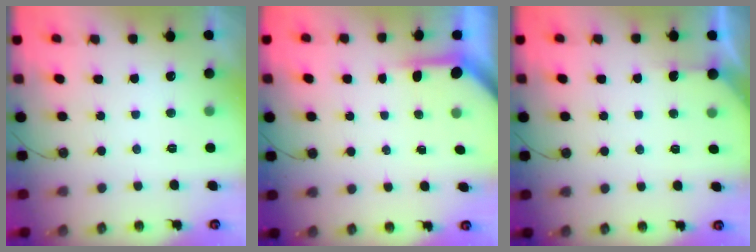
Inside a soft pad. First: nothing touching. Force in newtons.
{"total": 3.7, "press": 3.7, "slide": 0.3}
{"total": 2.5, "press": 2.5, "slide": 0.2}